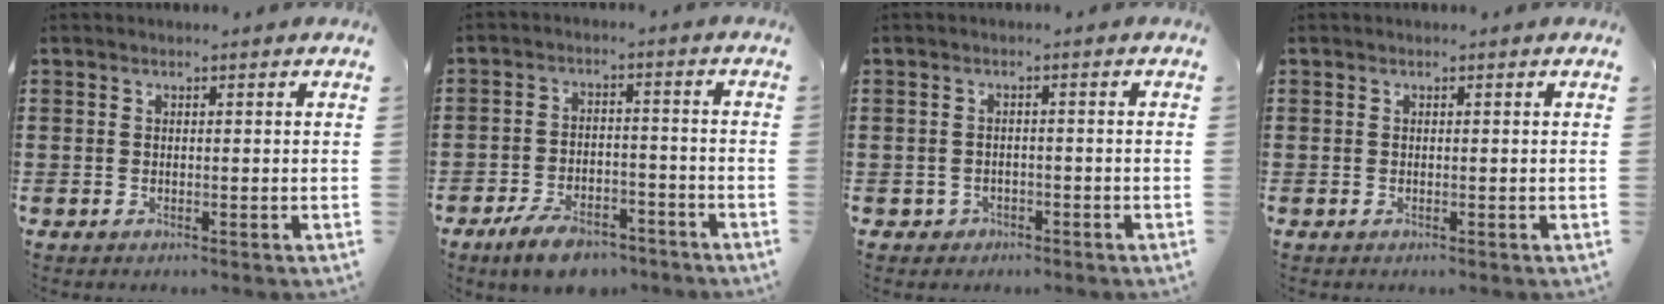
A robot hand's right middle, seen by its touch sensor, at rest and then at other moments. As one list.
[{"total": 6.3, "force": [-5.2, 2.1, 2.9], "torque": [-0.063, 0.008, -0.100]}, {"total": 1.4, "force": [-1.1, 0.9, 0.1], "torque": [-0.006, 0.001, -0.026]}, {"total": 0.0}]